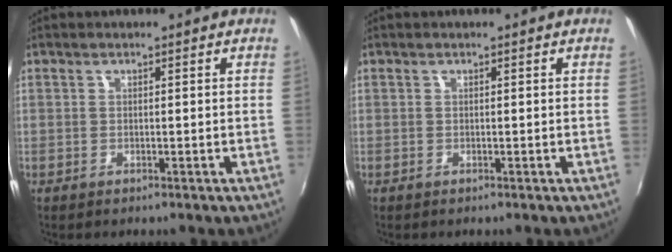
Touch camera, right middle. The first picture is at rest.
{"total": 0.0}